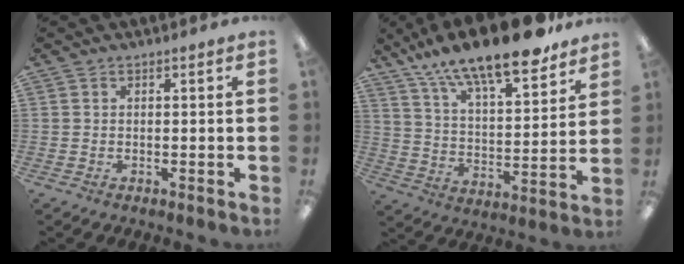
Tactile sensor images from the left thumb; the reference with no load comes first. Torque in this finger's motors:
{"motor_torque": [0.41, 0.50, 1.45, -1.32, 0.20]}